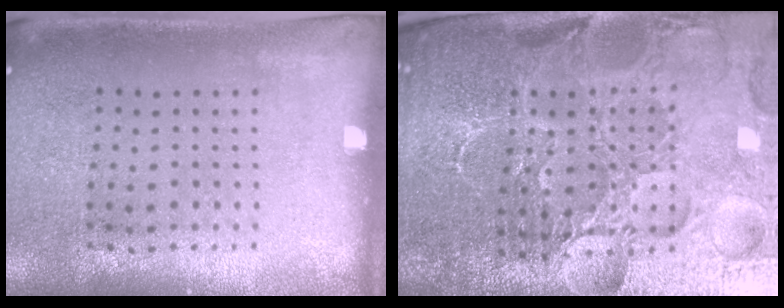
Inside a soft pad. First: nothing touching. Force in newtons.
{"total": 6.4, "press": 5.8, "slide": 2.8}